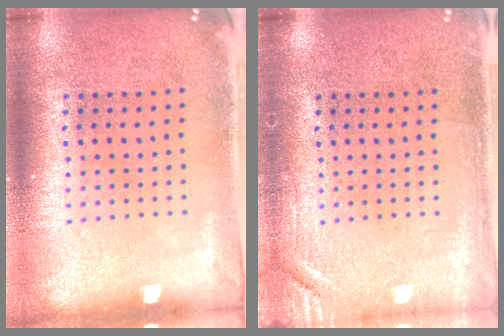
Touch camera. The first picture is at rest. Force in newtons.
{"total": 1.7, "press": 1.7, "slide": 0.2}